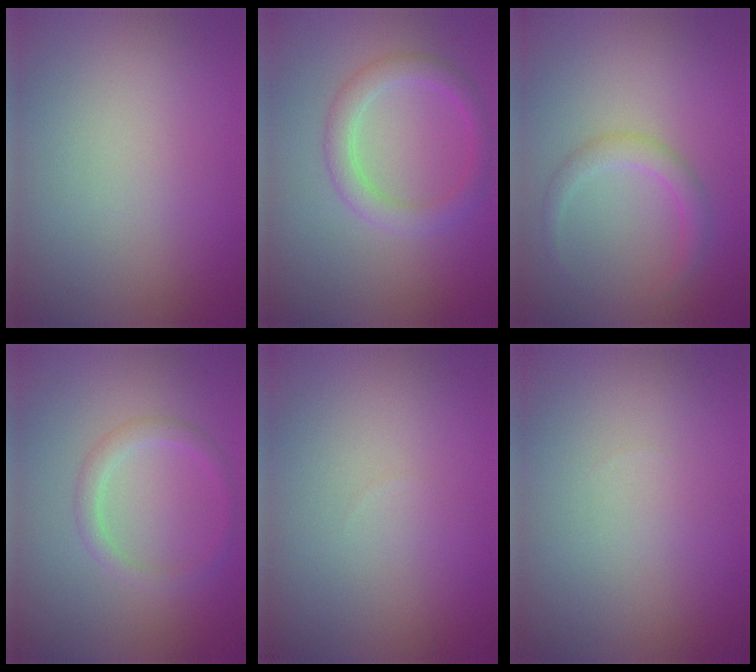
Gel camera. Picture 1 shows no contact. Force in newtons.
{"total": 3.0, "press": 3.0, "slide": 0.1}
{"total": 1.9, "press": 1.9, "slide": 0.0}
{"total": 1.9, "press": 1.8, "slide": 0.1}
{"total": 0.0}
{"total": 0.0}